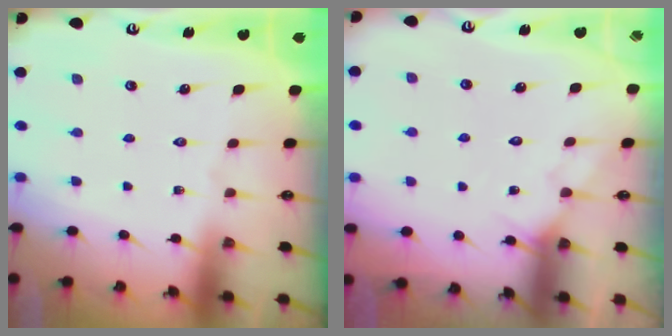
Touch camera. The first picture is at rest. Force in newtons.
{"total": 3.8, "press": 3.8, "slide": 0.4}